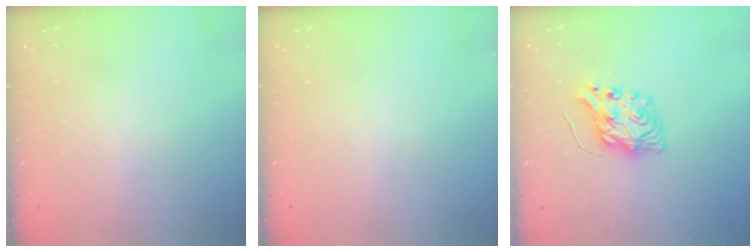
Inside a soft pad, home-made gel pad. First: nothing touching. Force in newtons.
{"total": 0.0}
{"total": 8.1, "press": 8.0, "slide": 0.7}